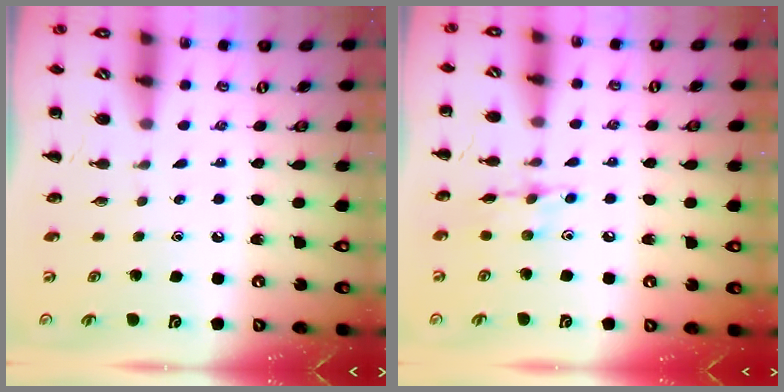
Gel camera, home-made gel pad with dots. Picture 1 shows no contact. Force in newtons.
{"total": 6.9, "press": 6.8, "slide": 1.0}